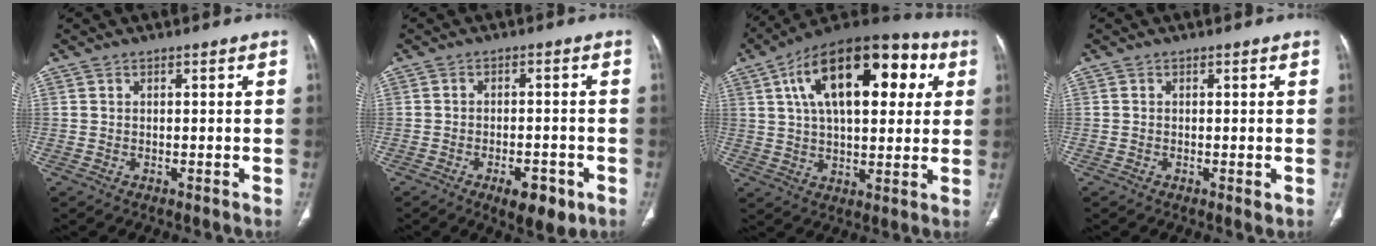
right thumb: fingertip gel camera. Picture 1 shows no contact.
{"total": 7.2, "force": [-3.6, 3.0, 5.4], "torque": [-0.070, 0.010, -0.045]}
{"total": 24.8, "force": [7.8, 12.4, 20.1], "torque": [-0.296, 0.018, 0.115]}
{"total": 1.0, "force": [-0.2, 0.4, 0.8], "torque": [-0.013, -0.003, -0.003]}